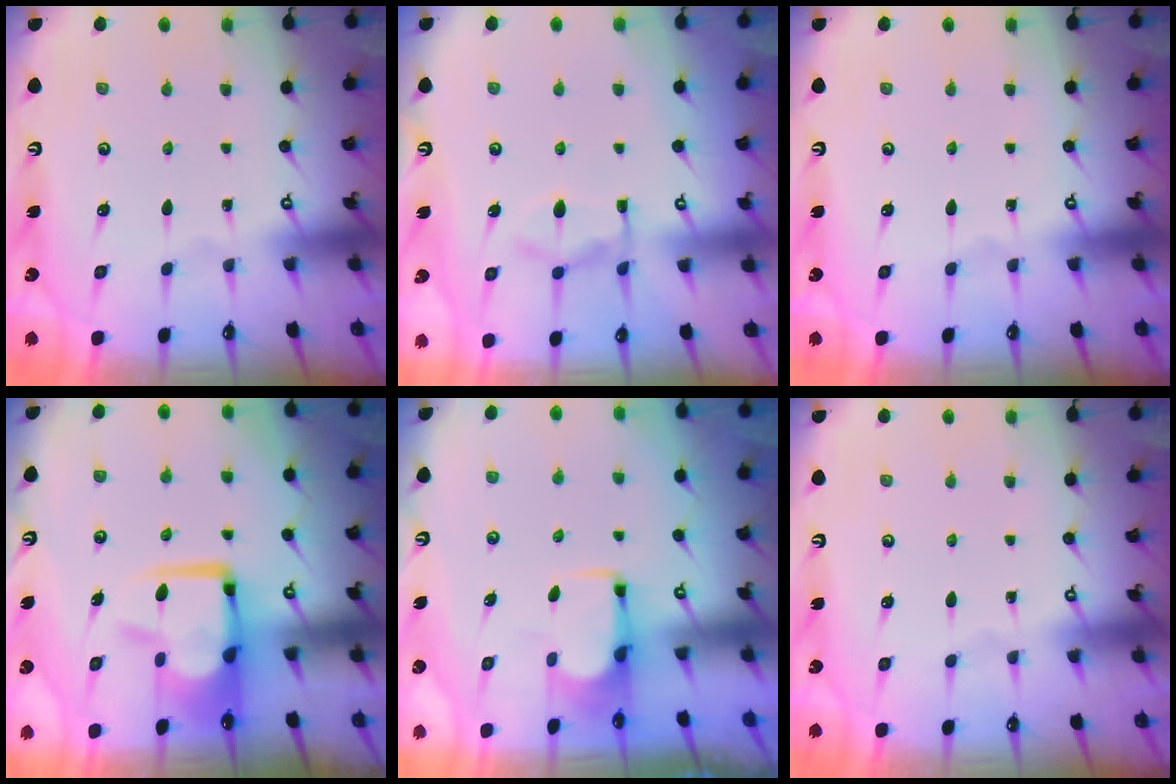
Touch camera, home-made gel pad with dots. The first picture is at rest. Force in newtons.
{"total": 7.6, "press": 7.5, "slide": 1.4}
{"total": 0.0}
{"total": 10.5, "press": 10.3, "slide": 2.0}
{"total": 1.7, "press": 1.5, "slide": 0.9}
{"total": 0.0}